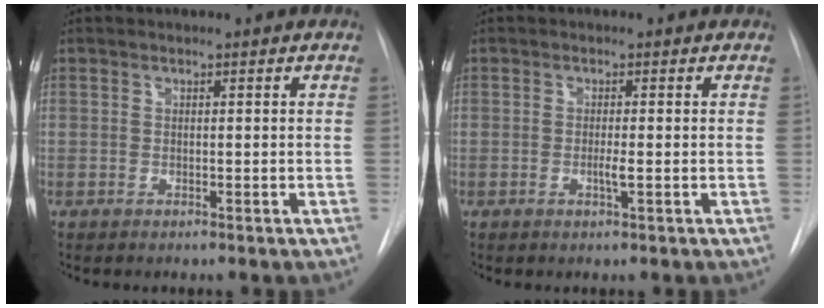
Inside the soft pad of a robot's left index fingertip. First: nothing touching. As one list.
[{"total": 1.4, "force": [-0.3, -0.1, 1.4], "torque": [-0.027, -0.002, -0.007]}]